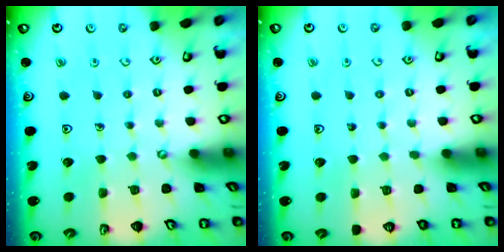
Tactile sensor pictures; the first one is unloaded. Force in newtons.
{"total": 0.0}